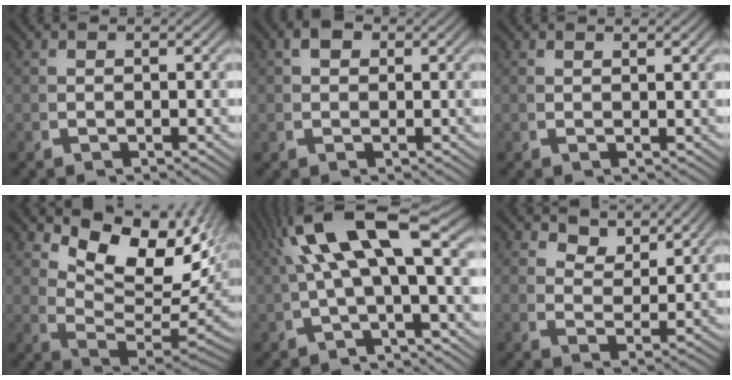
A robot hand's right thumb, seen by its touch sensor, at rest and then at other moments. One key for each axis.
{"total": 2.1, "fx": 1.1, "fy": 1.5, "fz": 1.1, "tx": -0.021, "ty": -0.001, "tz": 0.021}
{"total": 0.8, "fx": 0.7, "fy": -0.1, "fz": 0.2, "tx": -0.001, "ty": 0.001, "tz": 0.014}
{"total": 12.6, "fx": 2.0, "fy": 7.4, "fz": 10.0, "tx": -0.168, "ty": -0.030, "tz": 0.050}
{"total": 7.1, "fx": 1.4, "fy": 2.4, "fz": 6.5, "tx": -0.119, "ty": 0.015, "tz": 0.026}
{"total": 3.6, "fx": 3.3, "fy": 0.7, "fz": 1.2, "tx": -0.023, "ty": -0.002, "tz": 0.065}